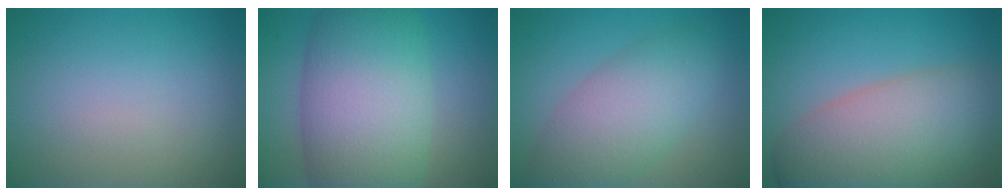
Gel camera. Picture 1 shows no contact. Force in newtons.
{"total": 12.0, "press": 12.0, "slide": 0.6}
{"total": 6.4, "press": 6.4, "slide": 0.2}
{"total": 10.3, "press": 10.3, "slide": 0.7}